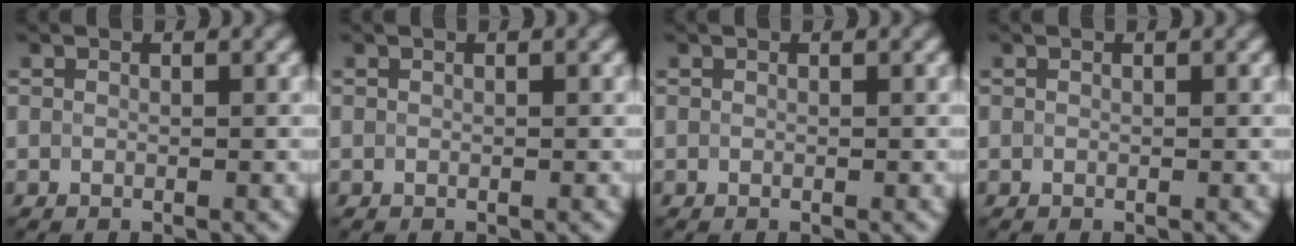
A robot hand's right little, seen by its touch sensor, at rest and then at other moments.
{"total": 0.0}
{"total": 0.0}
{"total": 0.0}